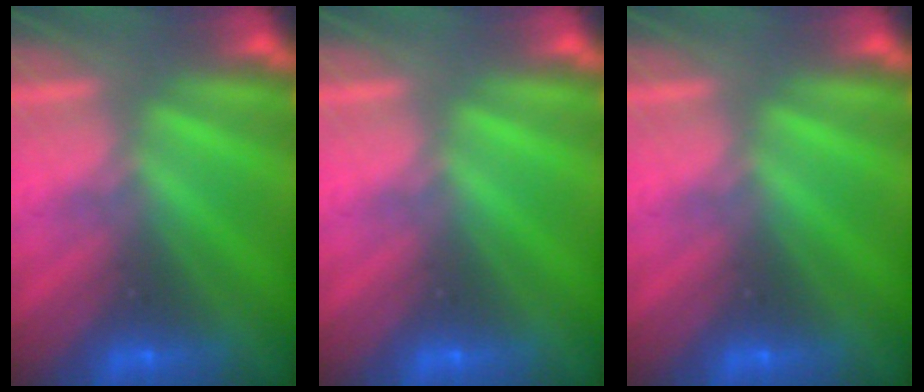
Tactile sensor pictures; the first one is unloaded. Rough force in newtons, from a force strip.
{"total": 0.0}
{"total": 0.0}